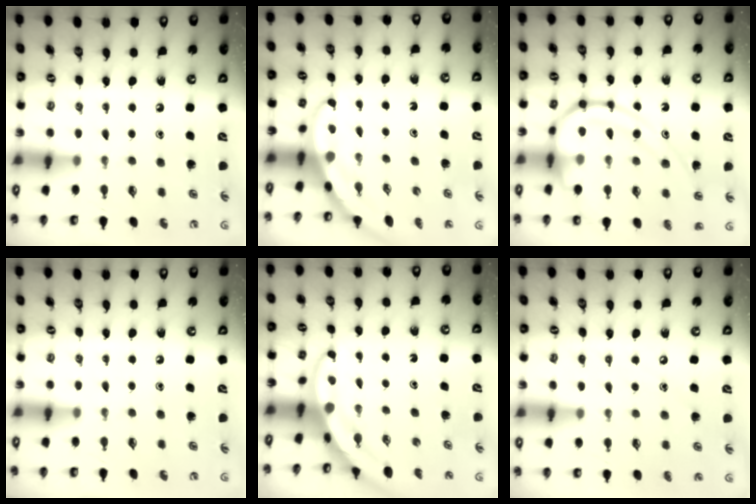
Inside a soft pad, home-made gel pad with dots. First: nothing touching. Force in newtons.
{"total": 3.4, "press": 3.4, "slide": 0.1}
{"total": 16.1, "press": 16.0, "slide": 1.3}
{"total": 0.0}
{"total": 3.2, "press": 3.2, "slide": 0.3}
{"total": 4.8, "press": 4.8, "slide": 0.5}